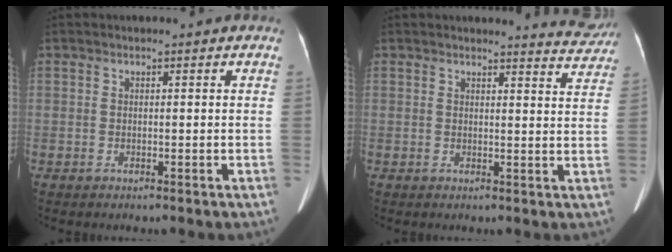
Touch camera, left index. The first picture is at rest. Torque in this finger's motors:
{"motor_torque": [0.36, -0.45, 0.00, 0.01]}